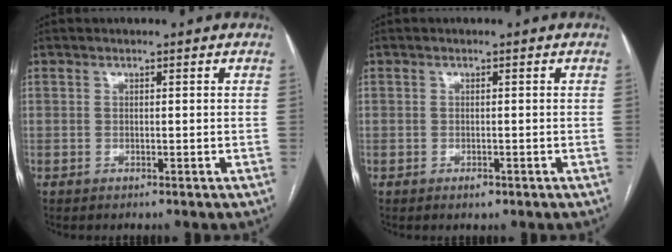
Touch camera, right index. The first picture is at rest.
{"total": 1.0, "force": [-0.7, 0.5, 0.6], "torque": [-0.008, 0.000, -0.006]}